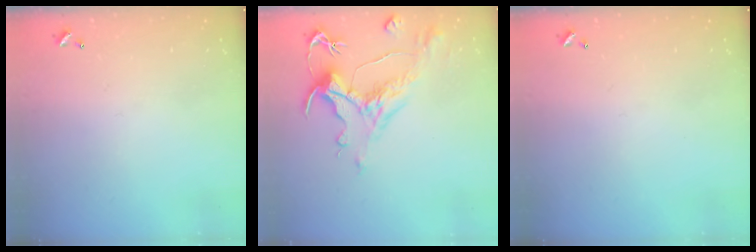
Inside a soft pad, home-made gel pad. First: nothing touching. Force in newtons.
{"total": 1.8, "press": 1.1, "slide": 1.4}
{"total": 0.0}